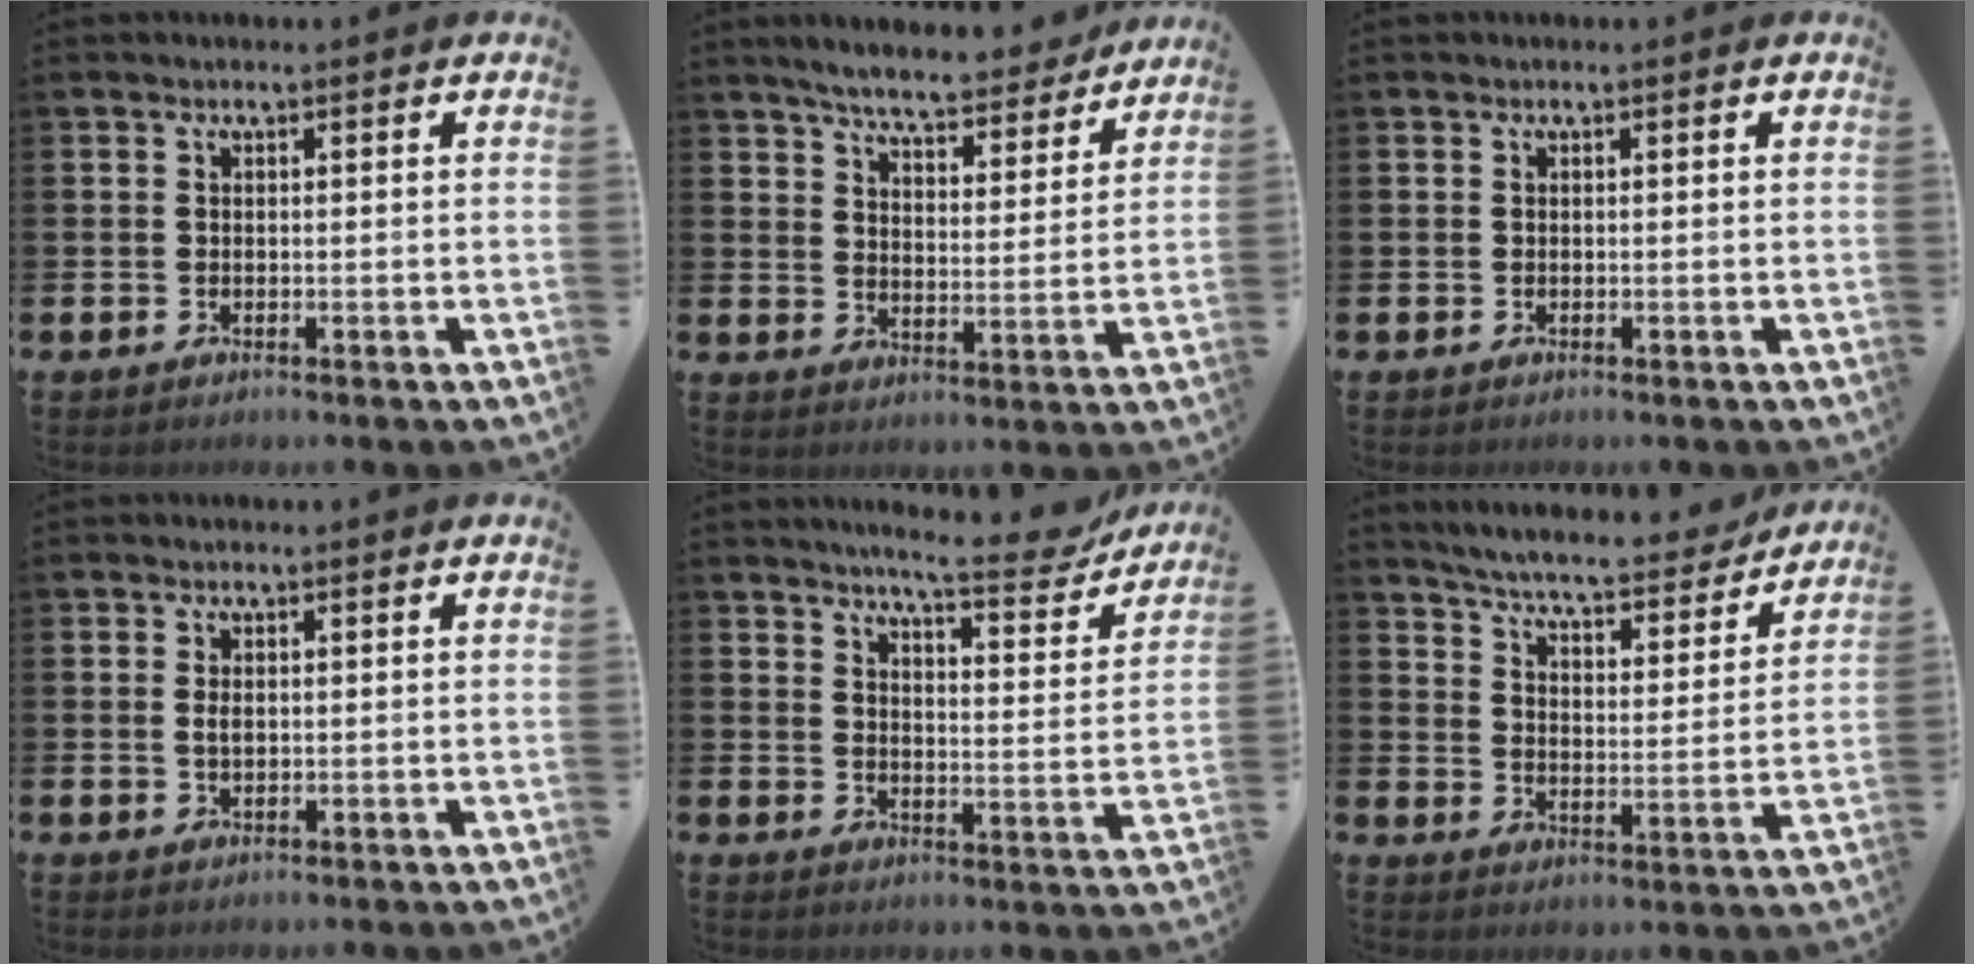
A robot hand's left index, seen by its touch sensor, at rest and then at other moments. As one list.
[{"total": 6.4, "force": [6.1, 1.0, 1.7], "torque": [-0.043, -0.044, 0.101]}, {"total": 0.0}, {"total": 1.4, "force": [0.3, 0.8, 1.1], "torque": [-0.009, 0.001, 0.002]}, {"total": 8.0, "force": [7.4, 0.8, 3.0], "torque": [-0.058, -0.045, 0.127]}, {"total": 6.6, "force": [6.2, 0.5, 2.0], "torque": [-0.059, -0.049, 0.103]}]